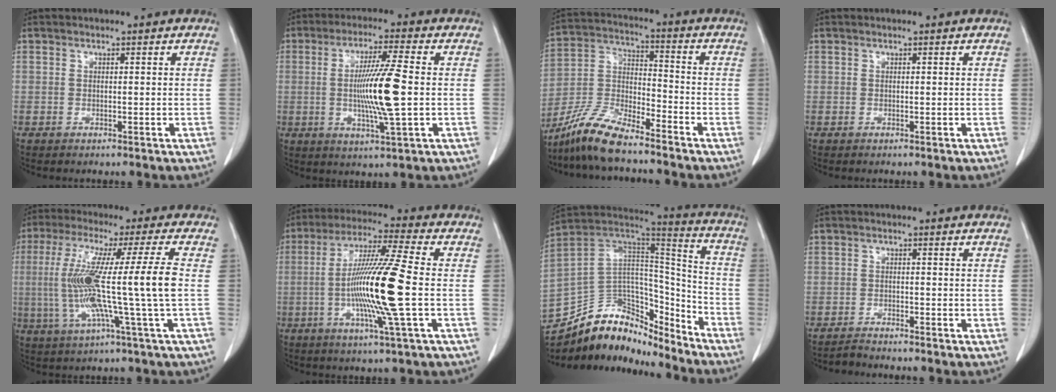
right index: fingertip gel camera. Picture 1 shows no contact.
{"total": 10.7, "force": [-0.5, -0.2, 10.7], "torque": [-0.202, -0.010, -0.011]}
{"total": 10.5, "force": [-8.9, 1.7, 5.2], "torque": [-0.112, -0.003, -0.177]}
{"total": 0.0}
{"total": 15.3, "force": [-0.9, -1.8, 15.1], "torque": [-0.283, 0.001, -0.021]}
{"total": 14.8, "force": [-2.1, -1.3, 14.6], "torque": [-0.279, -0.012, -0.048]}
{"total": 22.1, "force": [-18.0, 9.9, 8.0], "torque": [-0.167, 0.053, -0.298]}
{"total": 1.8, "force": [-1.8, -0.4, -0.1], "torque": [0.000, -0.009, -0.034]}